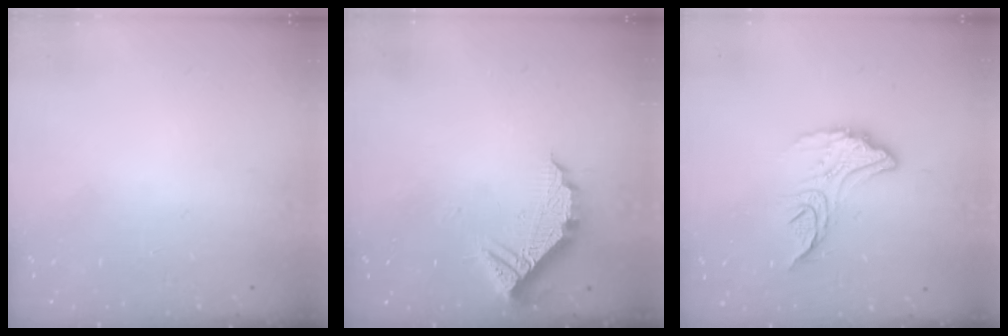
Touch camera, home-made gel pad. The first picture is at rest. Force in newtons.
{"total": 8.9, "press": 8.9, "slide": 0.9}
{"total": 12.4, "press": 12.4, "slide": 0.7}